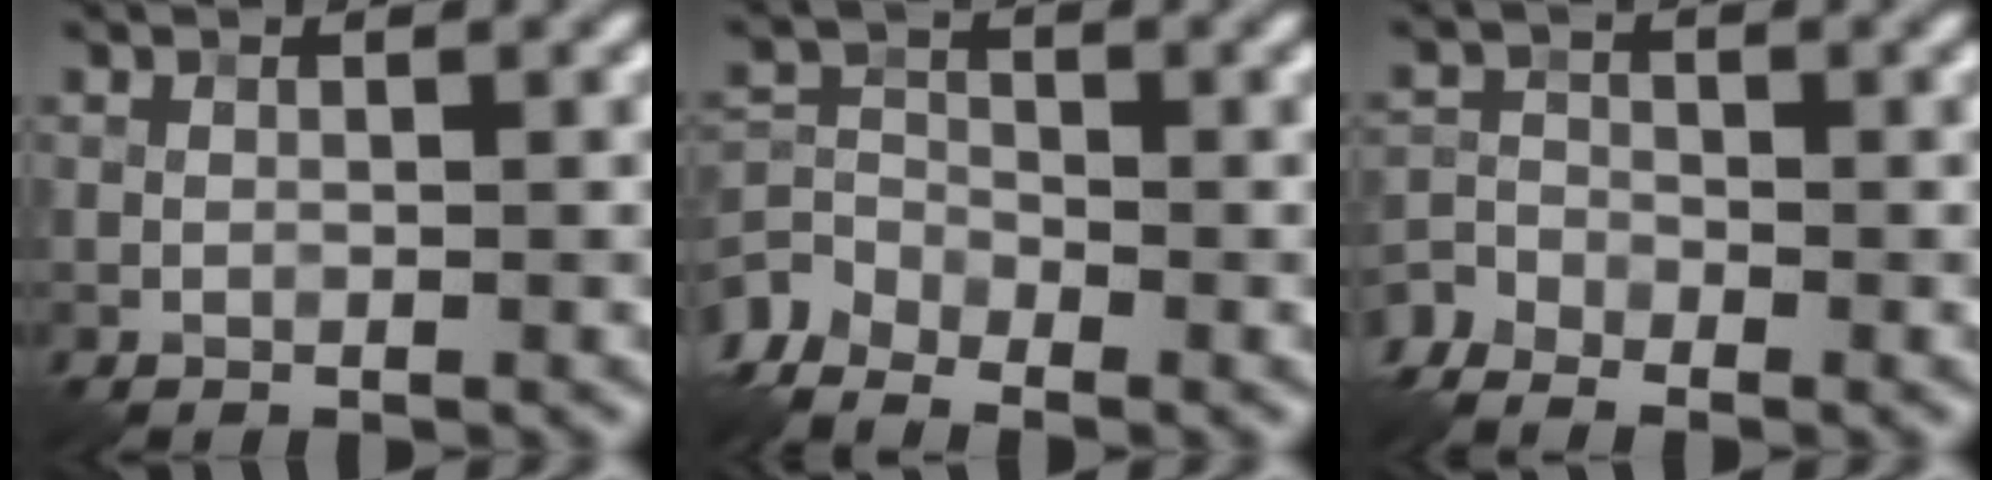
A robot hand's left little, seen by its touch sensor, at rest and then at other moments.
{"total": 5.3, "force": [-4.4, 2.5, 1.6], "torque": [-0.030, -0.012, -0.088]}
{"total": 4.0, "force": [-3.5, 1.7, 1.0], "torque": [-0.024, -0.015, -0.067]}